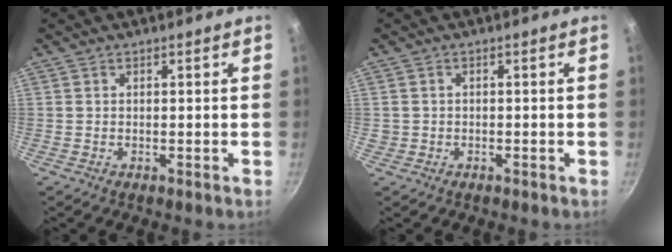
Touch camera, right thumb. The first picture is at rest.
{"total": 0.8, "force": [-0.3, 0.7, 0.2], "torque": [-0.005, 0.005, -0.001]}